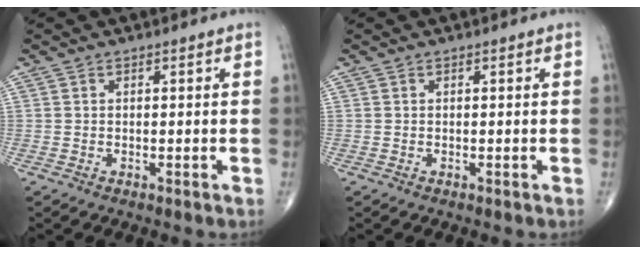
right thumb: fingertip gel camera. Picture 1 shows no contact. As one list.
[{"total": 0.0}]